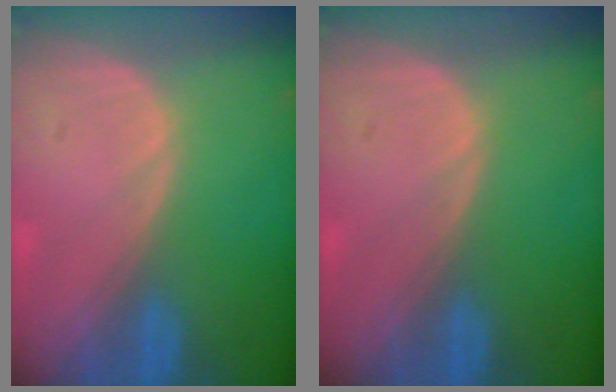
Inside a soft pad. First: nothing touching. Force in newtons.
{"total": 0.0}